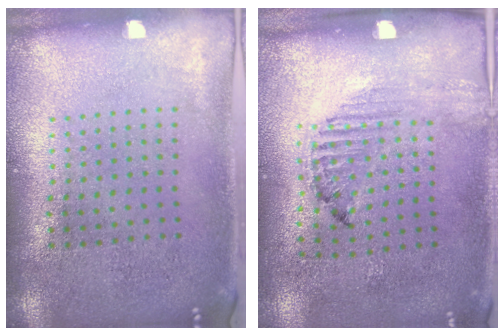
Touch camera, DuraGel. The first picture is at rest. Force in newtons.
{"total": 1.3, "press": 1.1, "slide": 0.6}